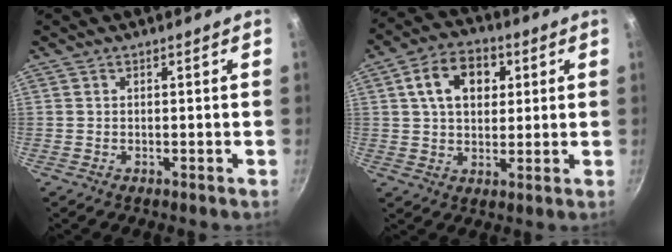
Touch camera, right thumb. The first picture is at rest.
{"total": 9.9, "force": [2.8, 6.8, 6.6], "torque": [-0.087, 0.007, 0.039]}